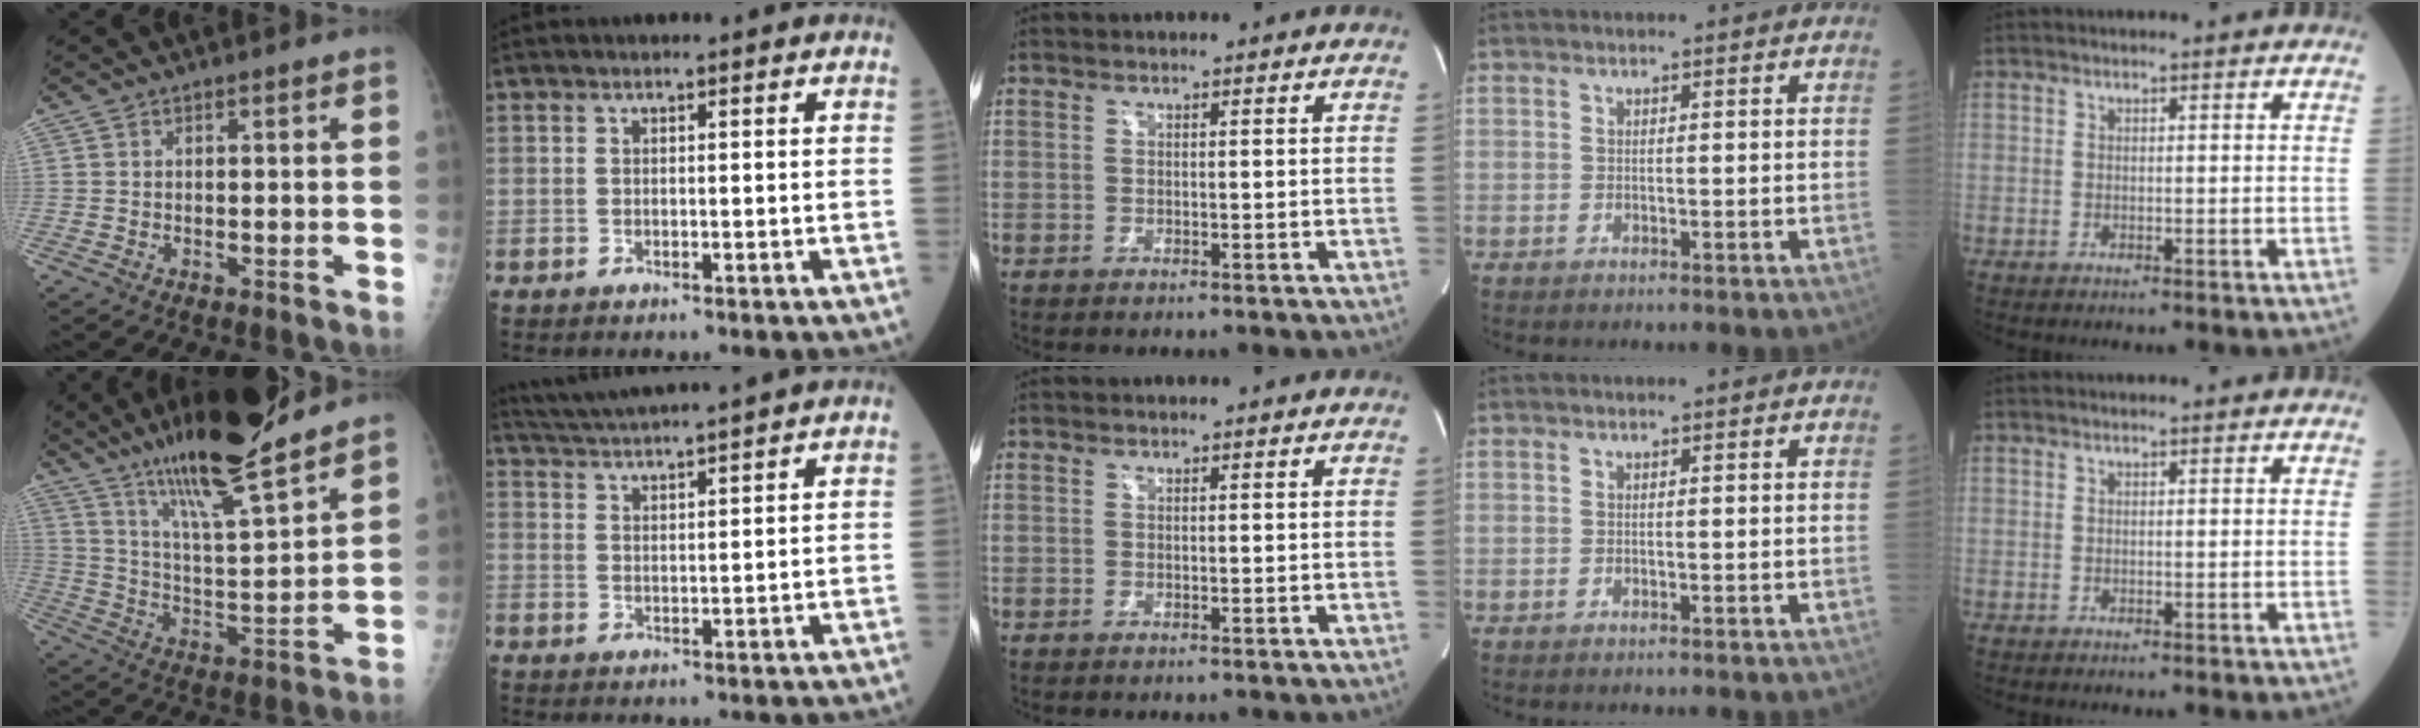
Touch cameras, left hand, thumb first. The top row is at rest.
{"thumb": {"total": 18.9, "force": [14.8, 2.1, 11.6], "torque": [-0.176, -0.078, 0.256]}, "index": {"total": 10.7, "force": [9.9, -1.4, 3.8], "torque": [-0.075, 0.020, 0.154]}}